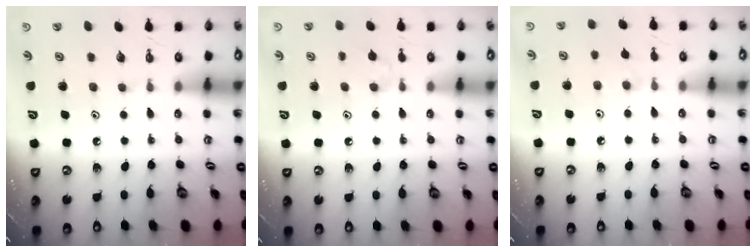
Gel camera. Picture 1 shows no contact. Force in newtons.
{"total": 4.1, "press": 4.0, "slide": 0.8}
{"total": 3.8, "press": 3.7, "slide": 0.8}